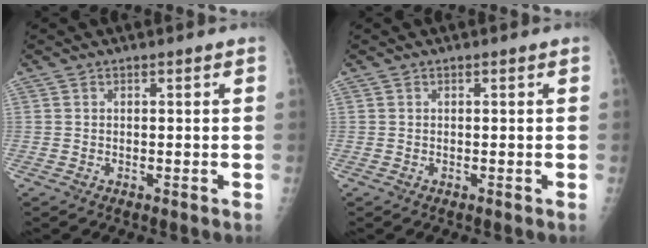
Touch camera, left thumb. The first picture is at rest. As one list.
[{"total": 0.0}]